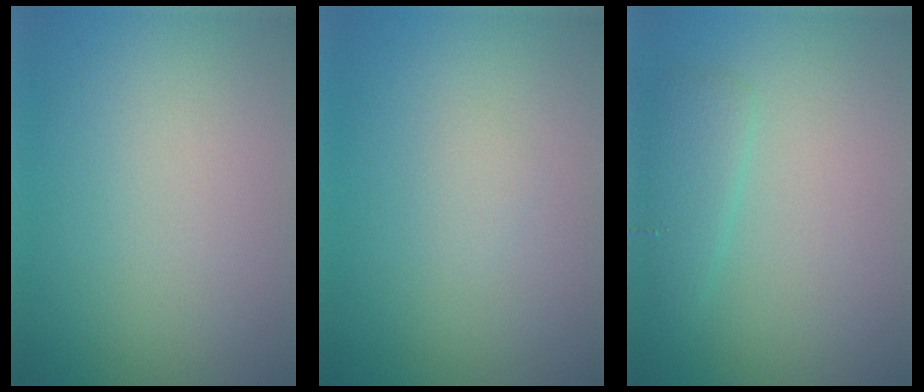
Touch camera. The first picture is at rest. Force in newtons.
{"total": 0.7, "press": 0.7, "slide": 0.1}
{"total": 2.1, "press": 2.1, "slide": 0.2}